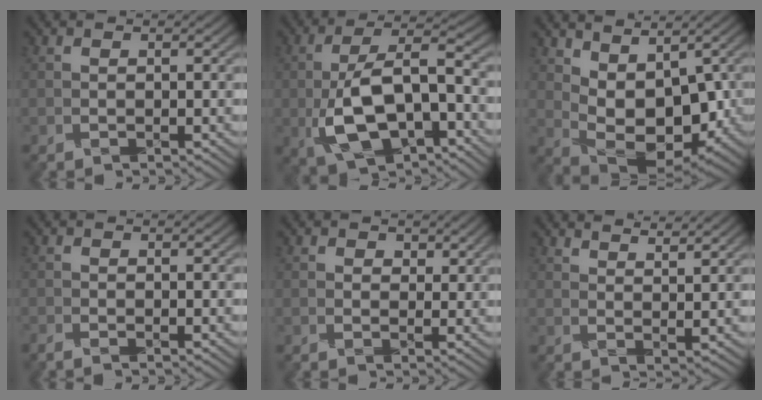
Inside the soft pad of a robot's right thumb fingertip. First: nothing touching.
{"total": 12.2, "force": [-3.7, 5.8, 10.1], "torque": [-0.196, -0.002, -0.075]}
{"total": 8.9, "force": [2.0, 4.8, 7.3], "torque": [-0.130, -0.008, 0.038]}
{"total": 1.0, "force": [-0.6, 0.3, 0.6], "torque": [-0.017, -0.001, -0.016]}
{"total": 2.4, "force": [1.4, 1.5, 1.2], "torque": [-0.024, -0.005, 0.021]}
{"total": 4.8, "force": [4.2, 0.4, 2.3], "torque": [-0.035, -0.003, 0.067]}